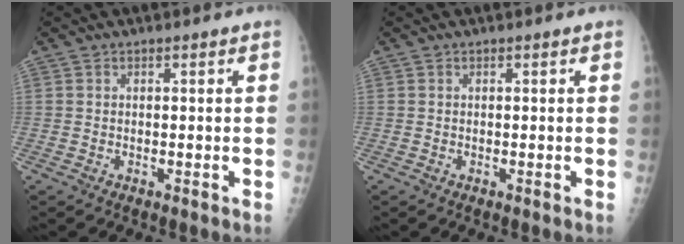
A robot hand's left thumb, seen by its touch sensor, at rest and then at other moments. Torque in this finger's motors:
{"motor_torque": [-0.03, -0.03, -0.07, -0.12, -0.02]}